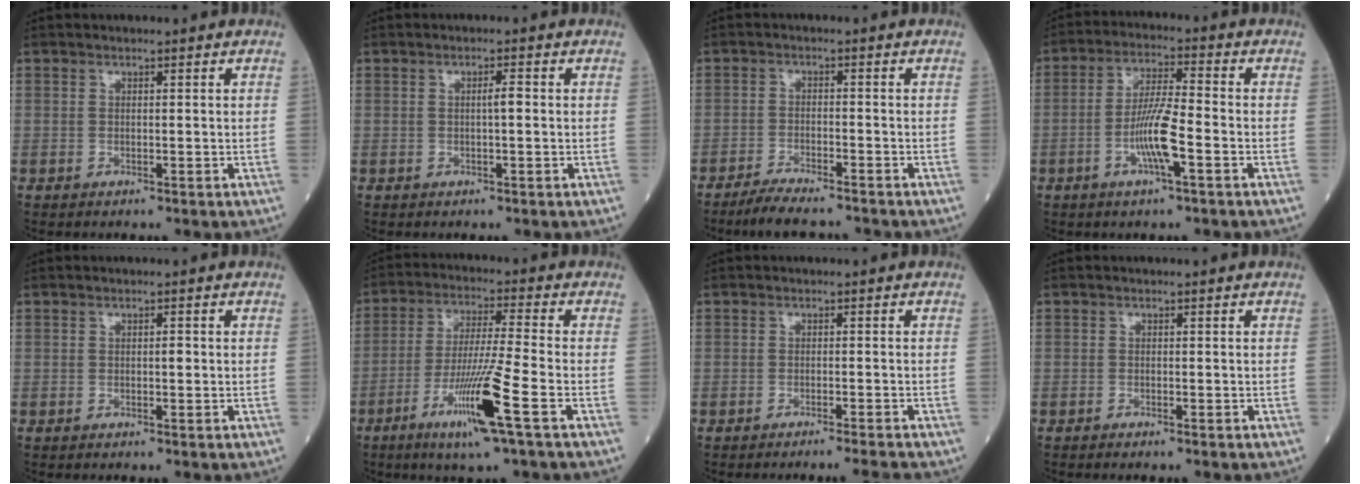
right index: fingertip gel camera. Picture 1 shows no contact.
{"total": 1.7, "force": [0.1, 0.1, 1.7], "torque": [-0.029, 0.003, 0.000]}
{"total": 7.0, "force": [-6.3, 0.9, 2.9], "torque": [-0.047, -0.017, -0.106]}
{"total": 8.0, "force": [-2.7, 0.7, 7.5], "torque": [-0.145, 0.002, -0.055]}
{"total": 0.8, "force": [-0.1, 0.2, 0.7], "torque": [-0.009, 0.001, -0.002]}
{"total": 11.6, "force": [-5.3, -1.1, 10.2], "torque": [-0.198, -0.019, -0.100]}
{"total": 4.4, "force": [-4.2, -0.9, 1.0], "torque": [-0.005, -0.007, -0.057]}
{"total": 1.2, "force": [-1.0, 0.1, 0.5], "torque": [-0.009, -0.002, -0.012]}